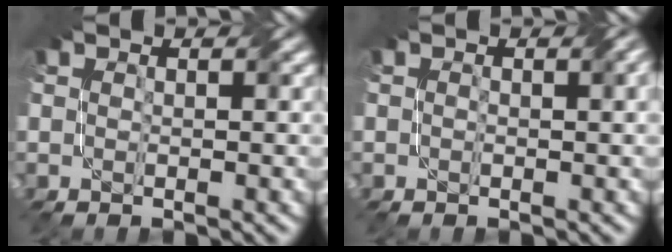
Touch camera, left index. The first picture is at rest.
{"total": 1.9, "force": [0.1, 0.7, 1.8], "torque": [-0.025, 0.000, 0.001]}